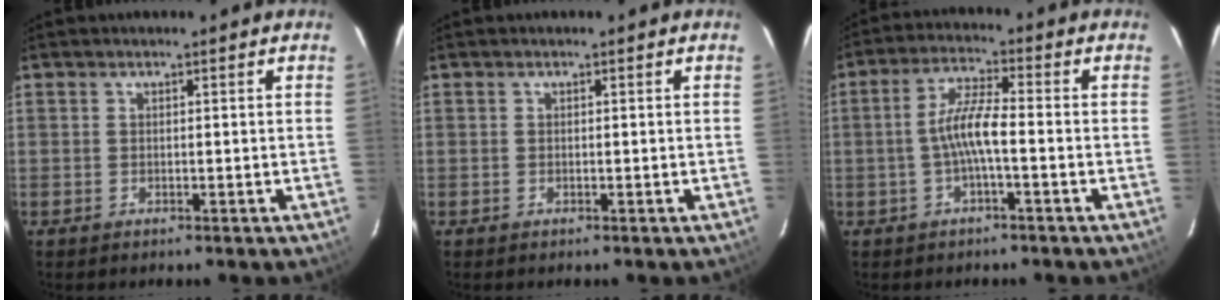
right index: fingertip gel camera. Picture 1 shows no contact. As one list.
[{"total": 0.0}, {"total": 6.0, "force": [-1.6, 0.7, 5.7], "torque": [-0.122, 0.012, -0.029]}]